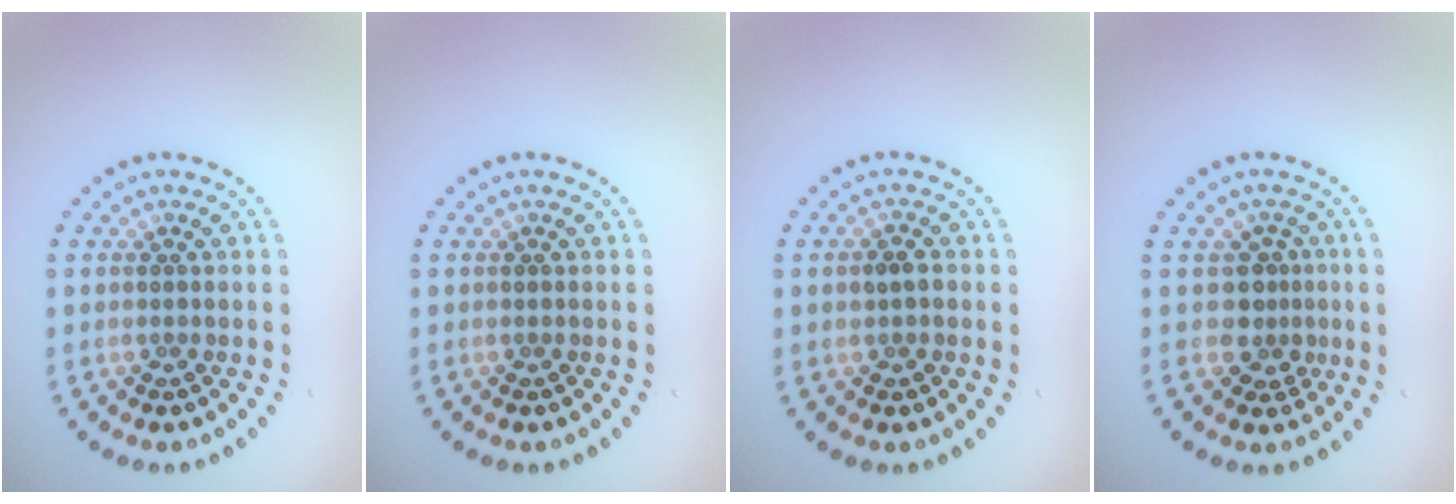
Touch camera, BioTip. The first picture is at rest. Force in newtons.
{"total": 0.0}
{"total": 1.4, "press": 1.4, "slide": 0.2}
{"total": 2.5, "press": 1.8, "slide": 1.7}